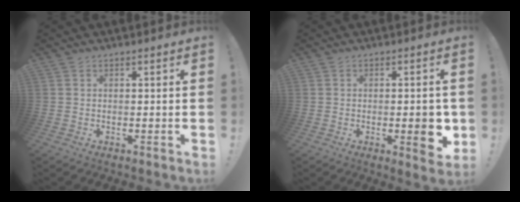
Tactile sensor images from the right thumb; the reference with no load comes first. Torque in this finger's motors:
{"motor_torque": [2.54, 2.47, 1.35, -1.42, 0.79]}